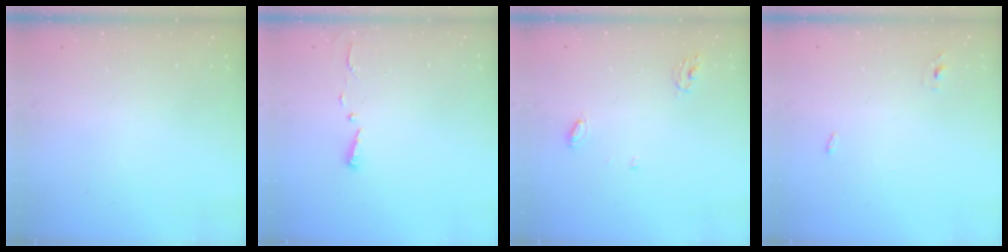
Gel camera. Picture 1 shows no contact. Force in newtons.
{"total": 2.7, "press": 2.7, "slide": 0.4}
{"total": 5.1, "press": 5.1, "slide": 0.4}
{"total": 2.7, "press": 2.6, "slide": 0.8}